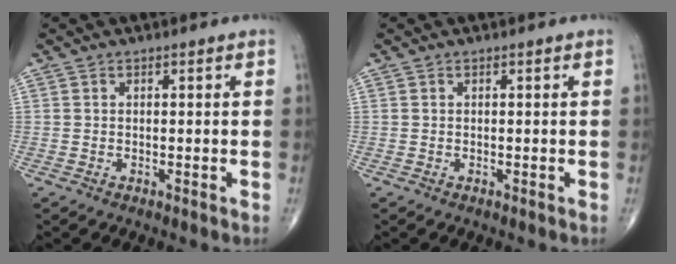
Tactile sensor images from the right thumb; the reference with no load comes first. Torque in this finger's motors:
{"motor_torque": [0.00, 0.00, 0.00, 0.00, 0.00]}